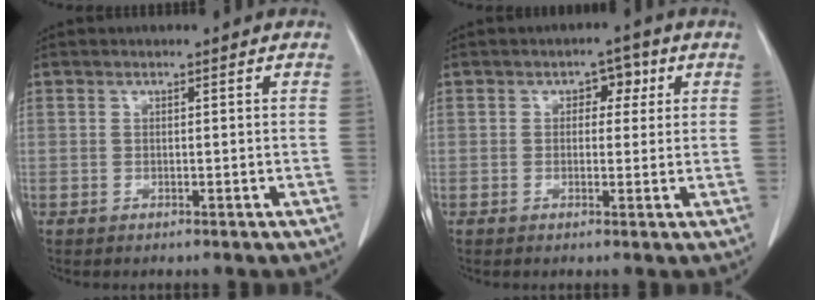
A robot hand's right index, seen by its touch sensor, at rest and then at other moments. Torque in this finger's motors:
{"motor_torque": [0.02, 0.02, 0.00, 0.00]}